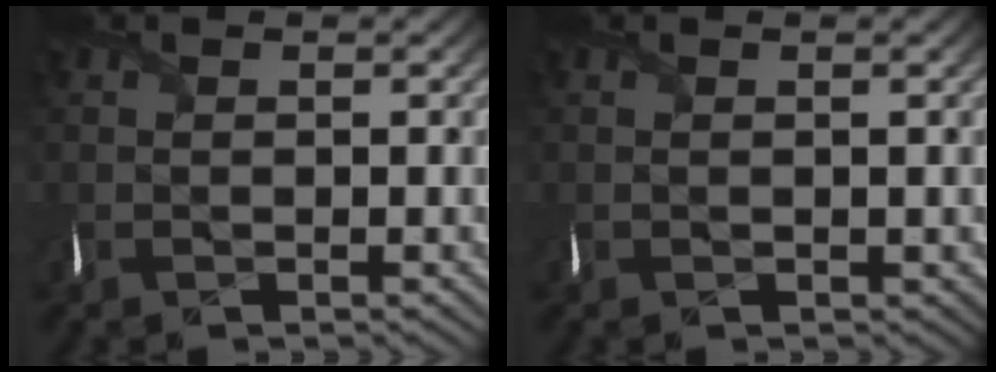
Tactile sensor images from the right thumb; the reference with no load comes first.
{"total": 0.7, "force": [0.2, 0.7, 0.1], "torque": [-0.003, -0.002, 0.002]}